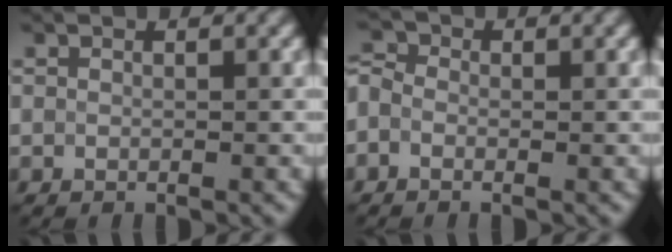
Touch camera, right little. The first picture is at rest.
{"total": 1.9, "force": [-0.3, 1.6, 1.0], "torque": [-0.021, 0.006, -0.024]}